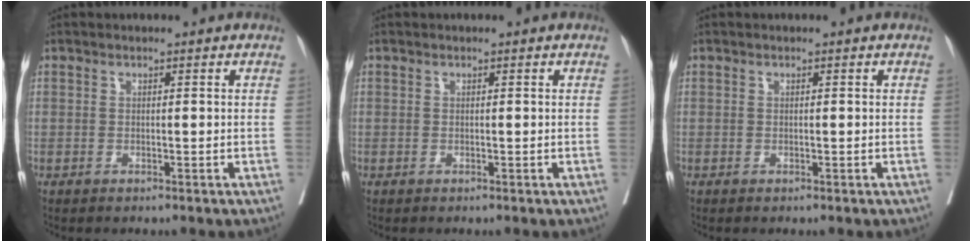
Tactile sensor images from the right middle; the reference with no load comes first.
{"total": 0.0}
{"total": 0.0}